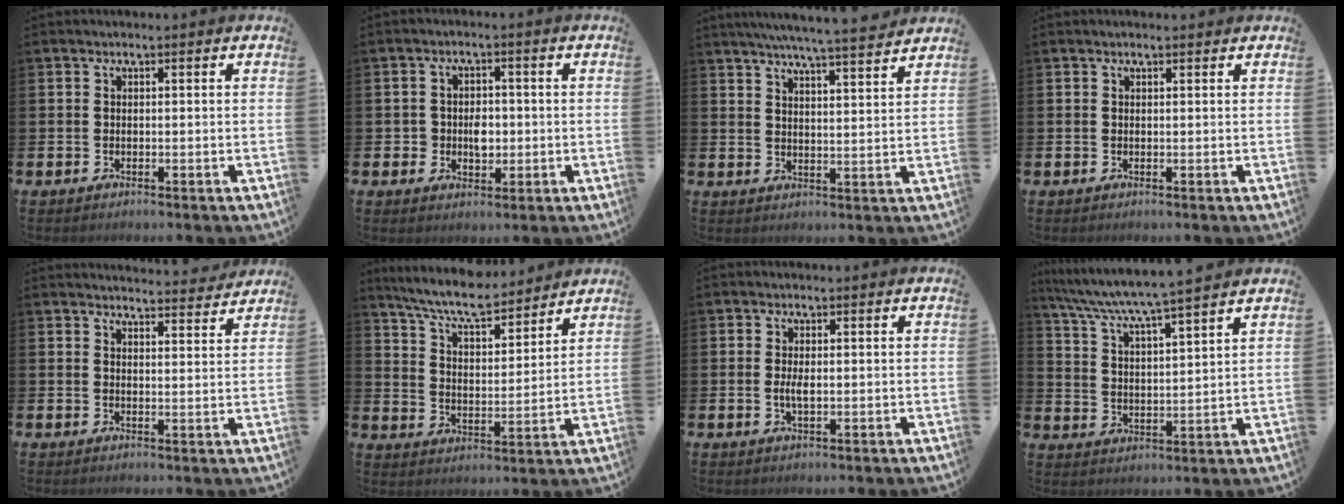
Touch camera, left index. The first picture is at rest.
{"total": 3.3, "force": [-0.4, 2.8, 1.9], "torque": [-0.021, -0.001, -0.016]}
{"total": 6.4, "force": [6.1, -0.6, 1.9], "torque": [-0.038, -0.039, 0.103]}
{"total": 0.6, "force": [0.5, 0.1, 0.2], "torque": [0.002, 0.000, 0.008]}
{"total": 3.8, "force": [3.8, 0.0, 0.1], "torque": [0.004, -0.032, 0.065]}
{"total": 8.0, "force": [7.3, 1.4, 2.9], "torque": [-0.077, -0.045, 0.127]}
{"total": 2.0, "force": [0.0, 0.7, 1.9], "torque": [-0.029, -0.001, -0.003]}
{"total": 6.5, "force": [6.2, -0.3, 2.1], "torque": [-0.065, -0.043, 0.104]}